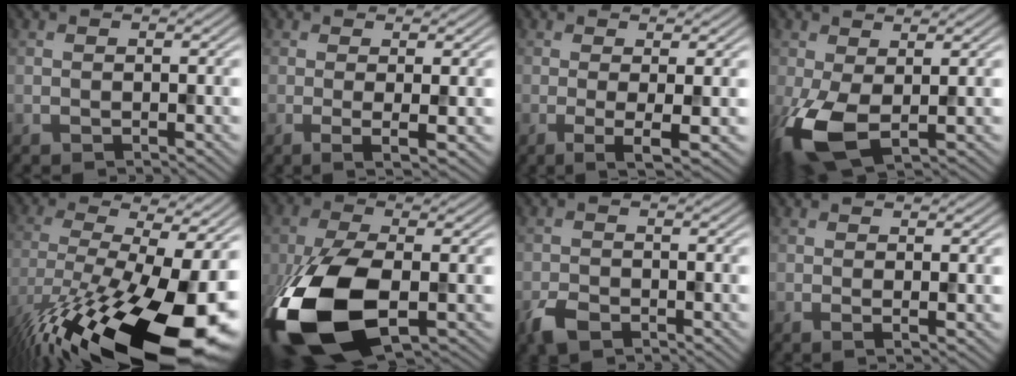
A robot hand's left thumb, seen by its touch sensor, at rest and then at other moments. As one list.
[{"total": 2.8, "force": [0.2, 0.5, 2.8], "torque": [-0.047, -0.001, 0.004]}, {"total": 3.7, "force": [0.0, 0.6, 3.6], "torque": [-0.062, -0.001, 0.001]}, {"total": 7.3, "force": [-1.1, 3.9, 6.1], "torque": [-0.147, -0.010, -0.021]}, {"total": 20.1, "force": [-10.0, 7.1, 15.9], "torque": [-0.293, -0.033, -0.155]}, {"total": 15.8, "force": [-5.1, 8.5, 12.3], "torque": [-0.302, -0.044, -0.081]}, {"total": 2.8, "force": [-2.1, 1.3, 1.3], "torque": [-0.029, -0.007, -0.041]}, {"total": 1.1, "force": [0.1, 0.2, 1.0], "torque": [-0.021, 0.001, -0.002]}]